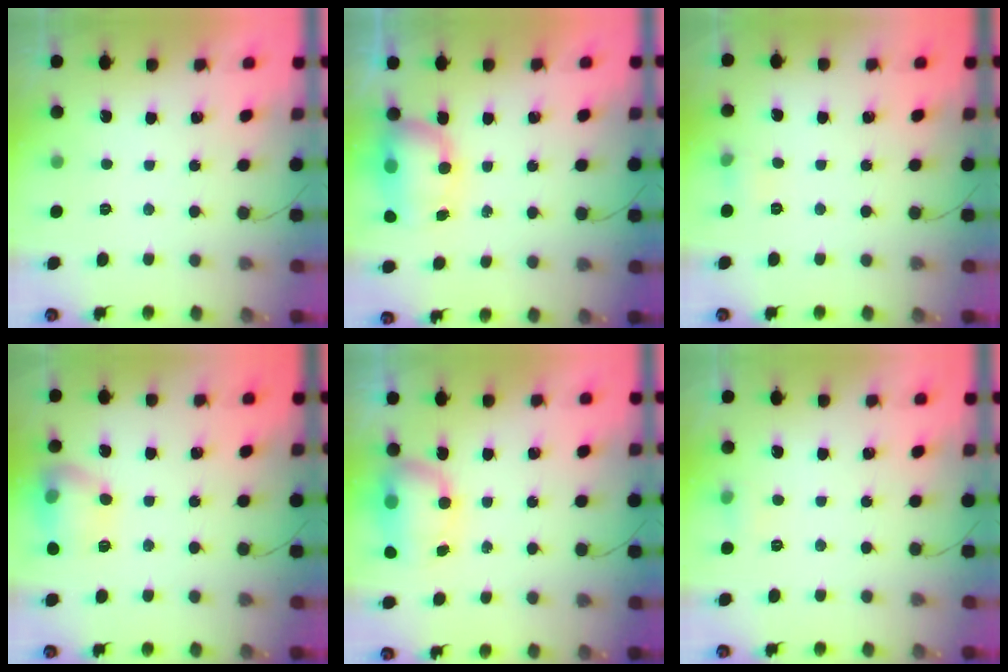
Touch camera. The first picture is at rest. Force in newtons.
{"total": 8.0, "press": 7.8, "slide": 1.5}
{"total": 4.8, "press": 4.6, "slide": 1.5}
{"total": 12.6, "press": 12.6, "slide": 1.0}
{"total": 8.4, "press": 7.9, "slide": 2.6}
{"total": 3.8, "press": 3.7, "slide": 0.9}